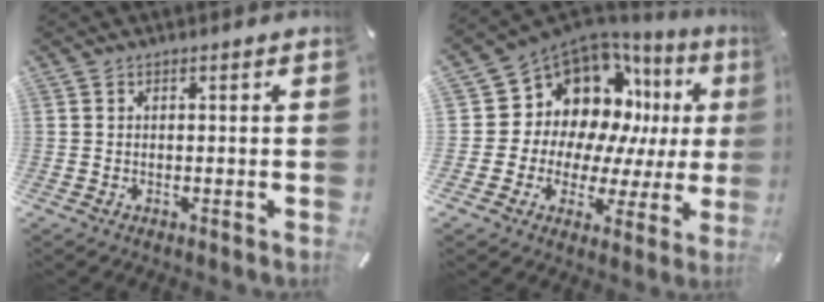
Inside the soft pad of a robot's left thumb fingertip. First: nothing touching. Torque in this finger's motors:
{"motor_torque": [1.78, 3.22, 0.88, 0.38, 0.11]}